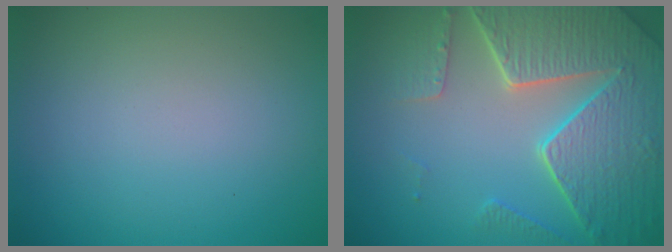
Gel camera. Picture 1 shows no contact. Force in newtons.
{"total": 8.3, "press": 6.1, "slide": 5.6}